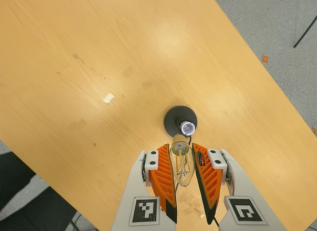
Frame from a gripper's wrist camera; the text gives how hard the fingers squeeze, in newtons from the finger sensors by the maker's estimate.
{"total": 13.3, "left": 13.7, "right": 12.9}